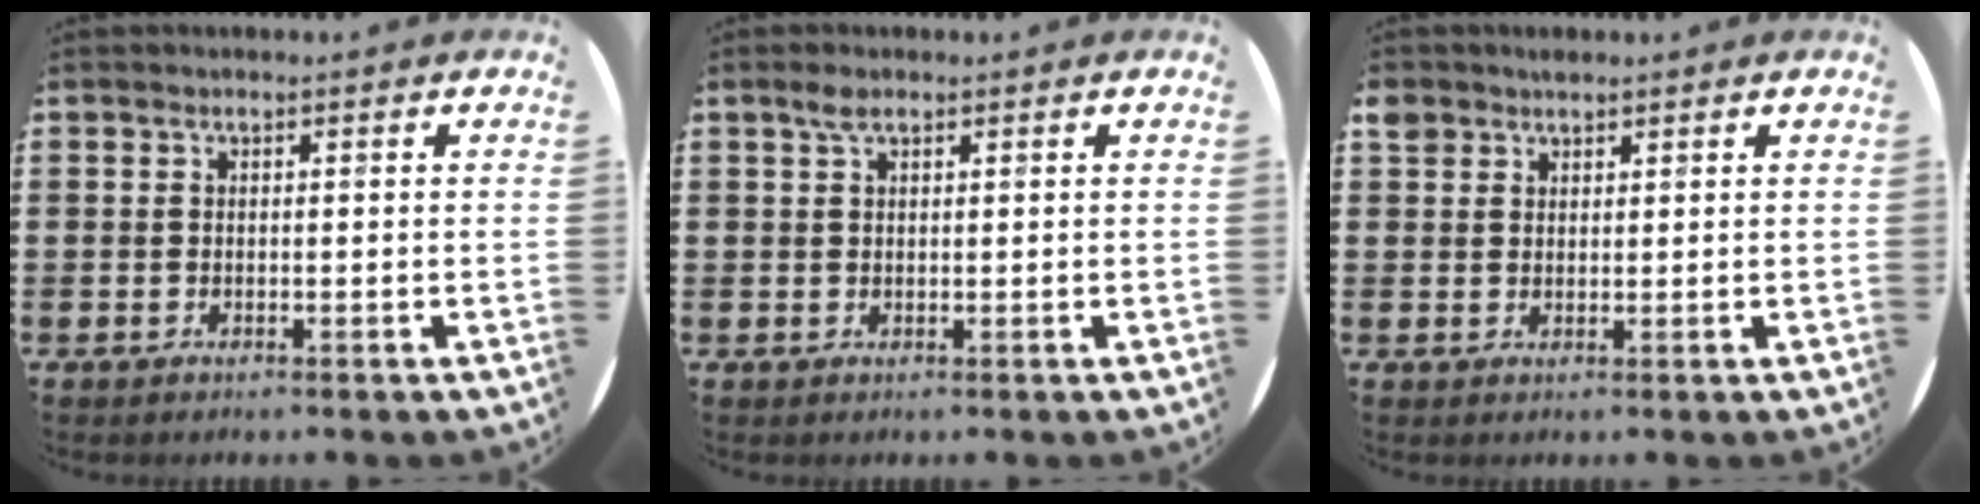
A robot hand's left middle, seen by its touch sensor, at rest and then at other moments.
{"total": 1.5, "force": [0.9, 0.6, 1.0], "torque": [-0.023, 0.004, 0.016]}
{"total": 2.0, "force": [1.7, 1.1, 0.1], "torque": [0.004, 0.000, 0.032]}